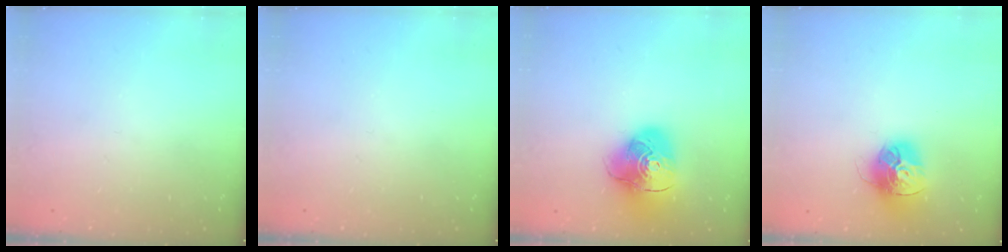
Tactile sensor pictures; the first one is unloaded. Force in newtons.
{"total": 0.0}
{"total": 15.7, "press": 15.5, "slide": 2.0}
{"total": 15.1, "press": 15.0, "slide": 1.5}